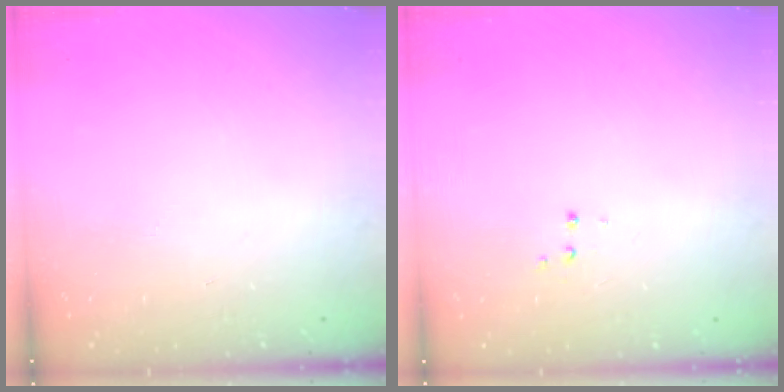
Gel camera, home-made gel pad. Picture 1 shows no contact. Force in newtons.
{"total": 3.4, "press": 3.3, "slide": 0.6}